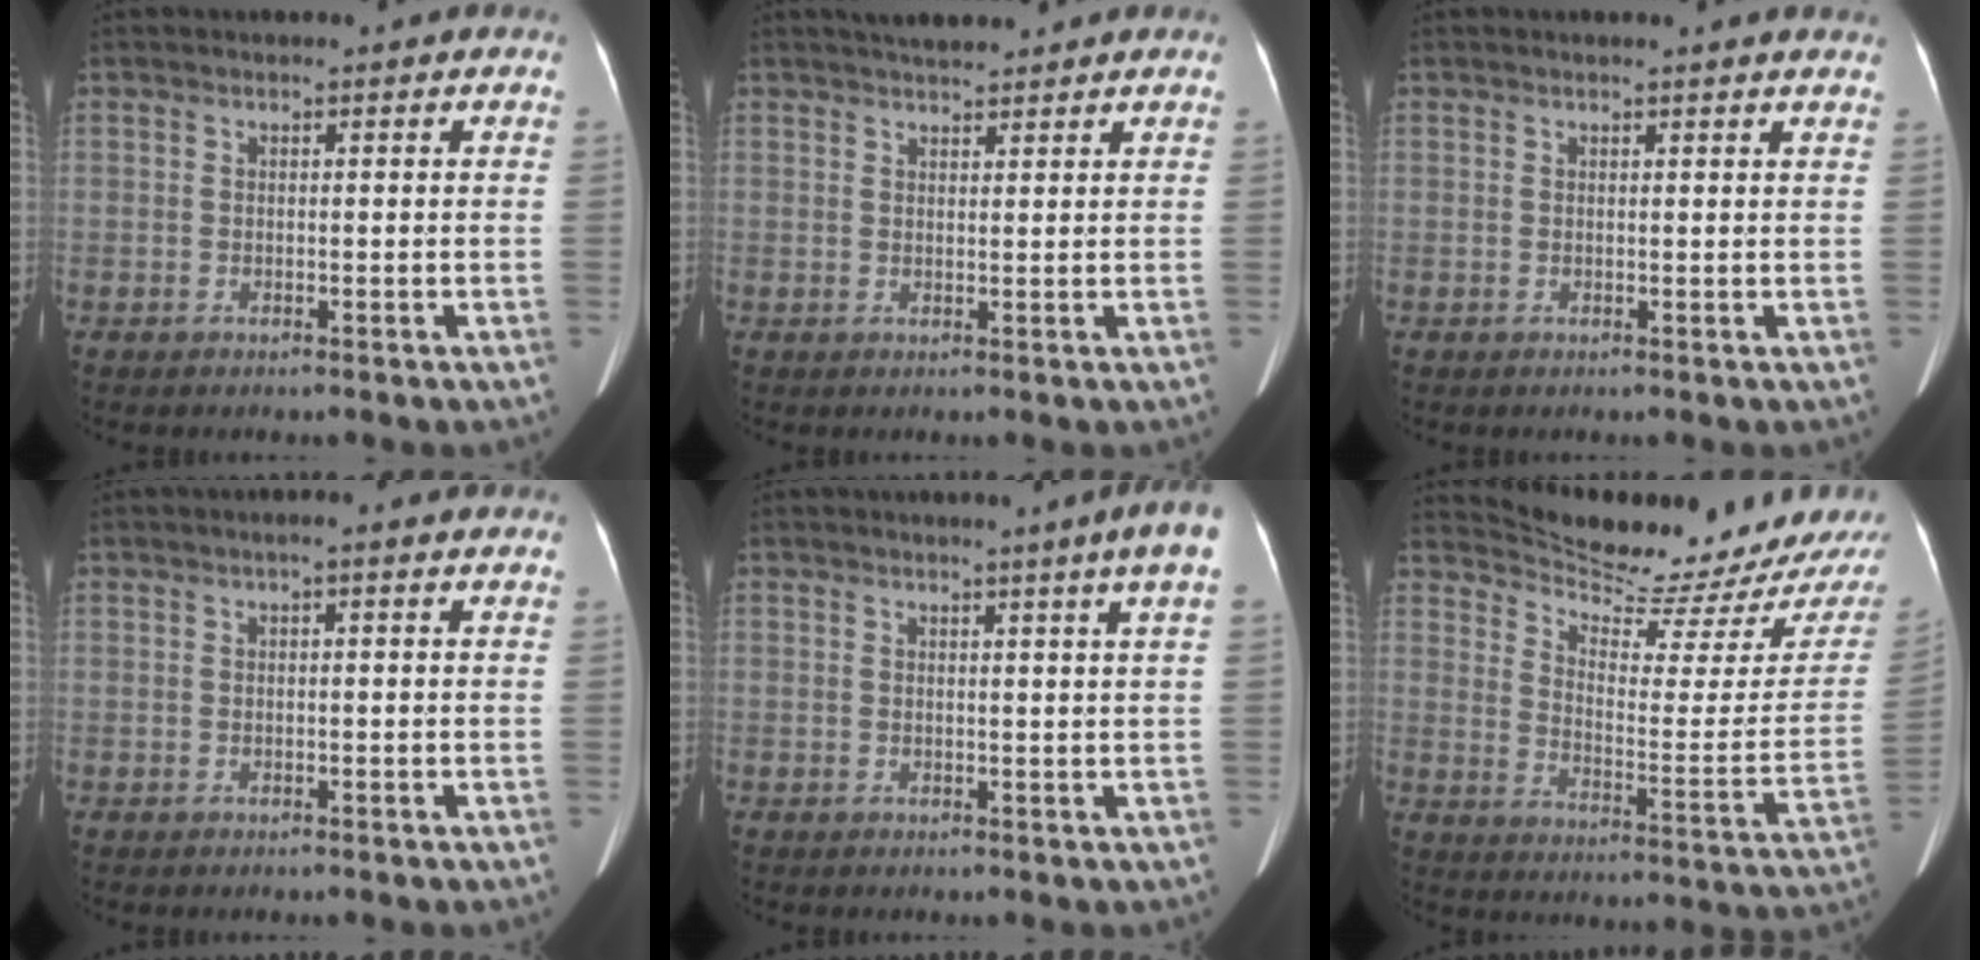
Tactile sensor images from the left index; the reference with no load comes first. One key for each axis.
{"total": 4.6, "fx": 4.2, "fy": 0.8, "fz": 1.7, "tx": -0.026, "ty": 0.023, "tz": 0.067}
{"total": 4.3, "fx": 4.1, "fy": 0.0, "fz": 1.2, "tx": -0.018, "ty": 0.007, "tz": 0.036}
{"total": 0.8, "fx": 0.3, "fy": 0.0, "fz": 0.8, "tx": -0.015, "ty": 0.005, "tz": 0.004}
{"total": 3.9, "fx": 2.3, "fy": -0.8, "fz": 3.1, "tx": -0.043, "ty": -0.005, "tz": 0.023}
{"total": 16.5, "fx": 15.9, "fy": -0.3, "fz": 4.3, "tx": -0.071, "ty": -0.083, "tz": 0.224}